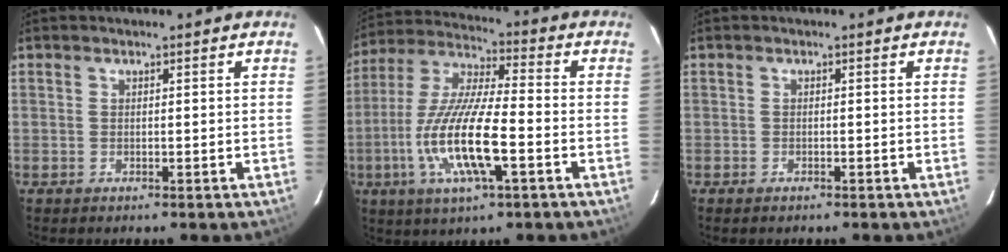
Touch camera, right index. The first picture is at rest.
{"total": 16.3, "force": [-5.1, 3.7, 15.0], "torque": [-0.308, -0.013, -0.100]}
{"total": 0.9, "force": [-0.8, 0.4, 0.4], "torque": [-0.009, -0.002, -0.016]}